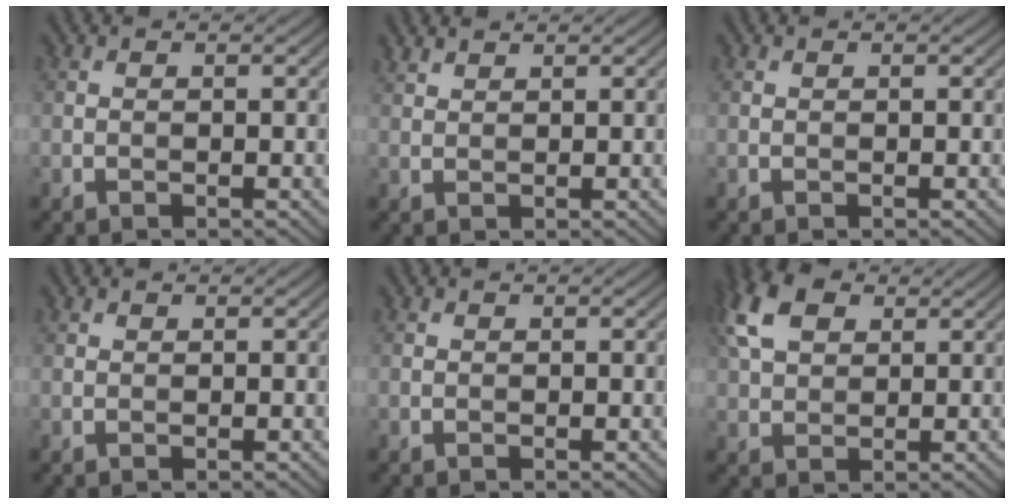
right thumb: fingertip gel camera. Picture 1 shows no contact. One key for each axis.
{"total": 1.5, "fx": 1.4, "fy": 0.3, "fz": 0.5, "tx": -0.016, "ty": 0.006, "tz": 0.035}
{"total": 0.0}
{"total": 0.6, "fx": 0.5, "fy": 0.3, "fz": 0.1, "tx": -0.001, "ty": 0.000, "tz": 0.012}
{"total": 0.0}
{"total": 8.0, "fx": 3.3, "fy": 4.9, "fz": 5.4, "tx": -0.143, "ty": 0.023, "tz": 0.064}